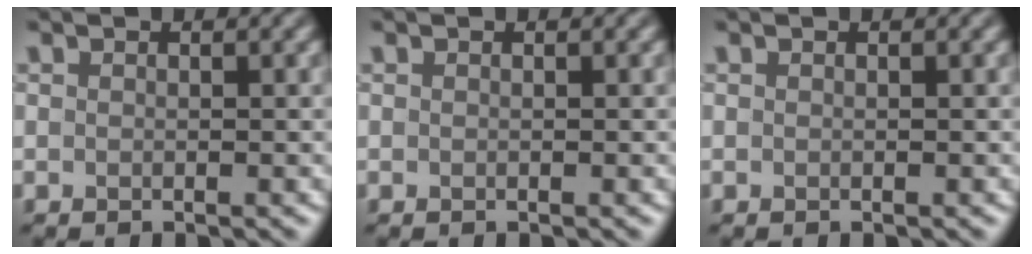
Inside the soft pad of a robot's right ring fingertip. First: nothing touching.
{"total": 0.0}
{"total": 0.0}